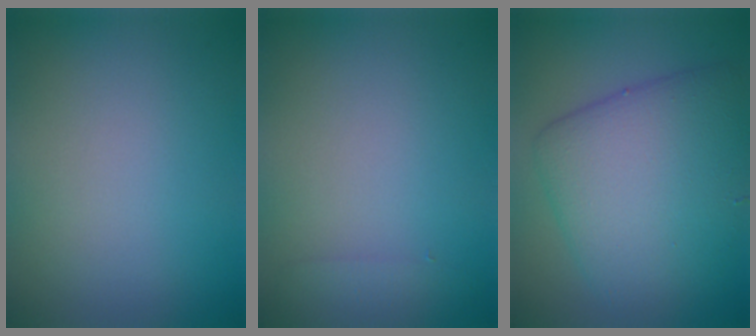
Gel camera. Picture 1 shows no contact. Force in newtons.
{"total": 1.3, "press": 1.3, "slide": 0.1}
{"total": 9.2, "press": 9.2, "slide": 0.3}